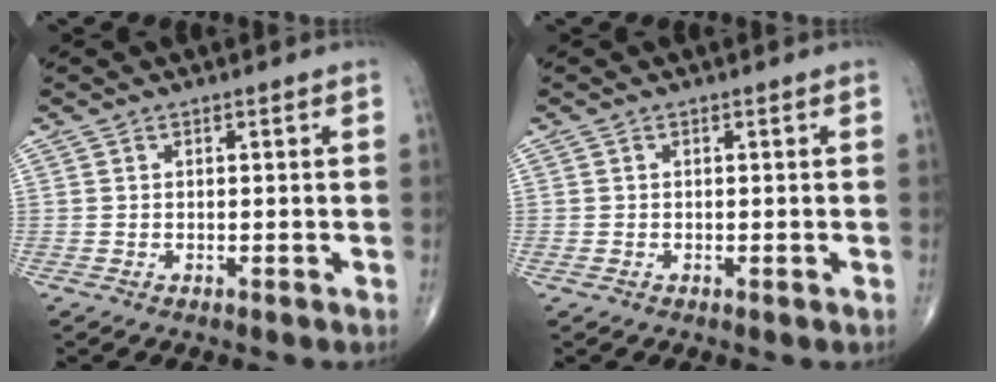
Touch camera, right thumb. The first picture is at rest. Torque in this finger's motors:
{"motor_torque": [2.45, 2.47, -0.28, -0.38, 0.00]}